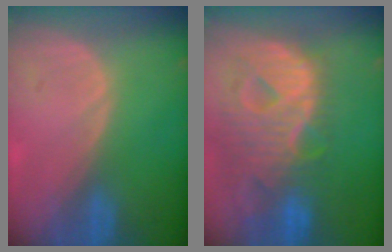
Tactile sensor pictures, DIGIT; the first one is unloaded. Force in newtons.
{"total": 12.9, "press": 10.9, "slide": 6.9}